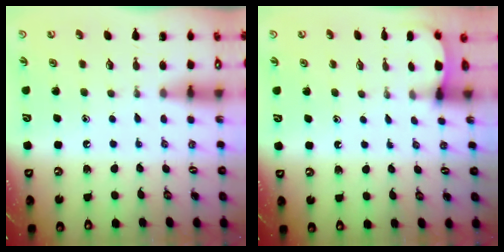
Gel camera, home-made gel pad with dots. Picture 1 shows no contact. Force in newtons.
{"total": 1.3, "press": 1.3, "slide": 0.1}